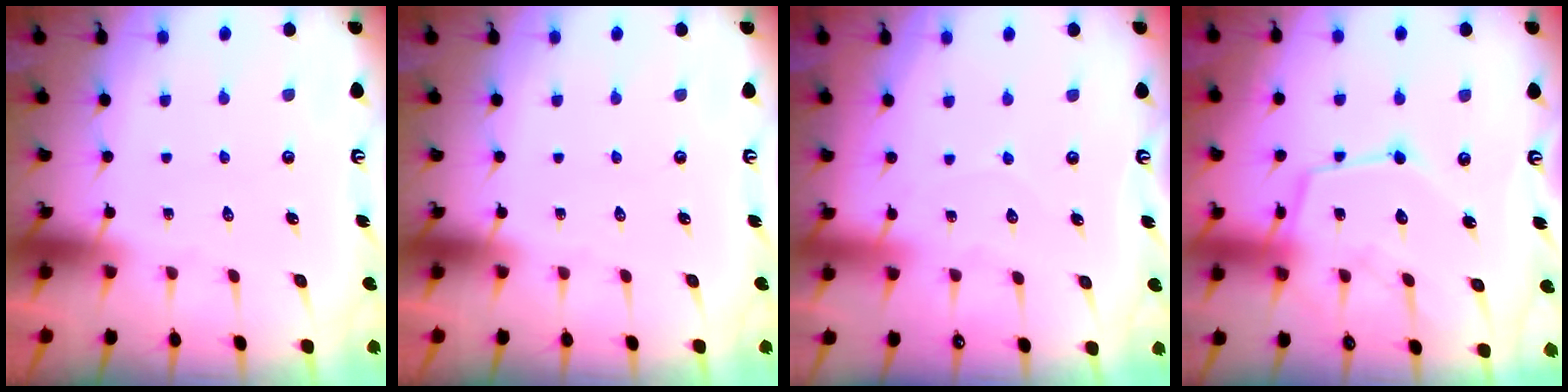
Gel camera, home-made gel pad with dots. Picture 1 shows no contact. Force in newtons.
{"total": 0.0}
{"total": 3.6, "press": 3.5, "slide": 0.4}
{"total": 14.3, "press": 14.2, "slide": 1.3}